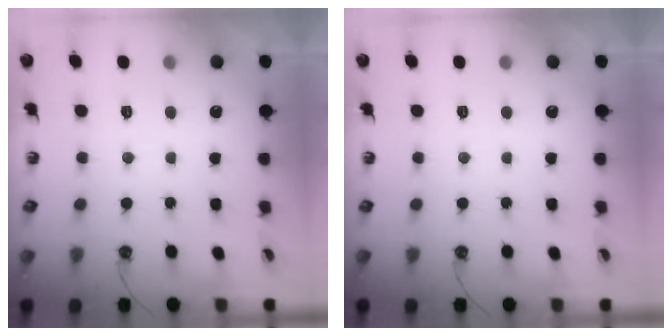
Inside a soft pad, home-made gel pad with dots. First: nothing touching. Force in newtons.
{"total": 0.0}